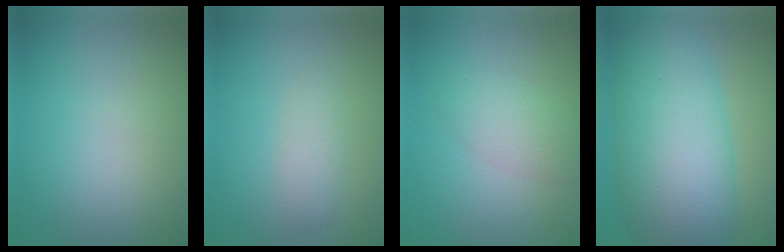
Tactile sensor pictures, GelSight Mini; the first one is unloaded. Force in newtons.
{"total": 1.5, "press": 1.5, "slide": 0.1}
{"total": 2.8, "press": 2.8, "slide": 0.1}
{"total": 11.8, "press": 11.8, "slide": 0.2}